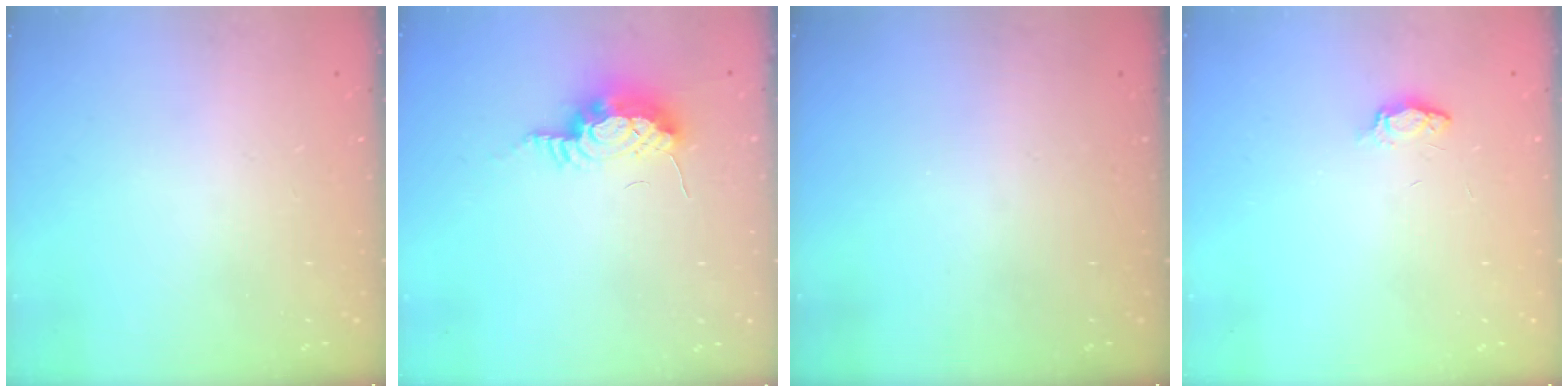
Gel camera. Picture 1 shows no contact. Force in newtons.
{"total": 9.0, "press": 8.9, "slide": 1.8}
{"total": 0.0}
{"total": 3.7, "press": 3.7, "slide": 0.6}